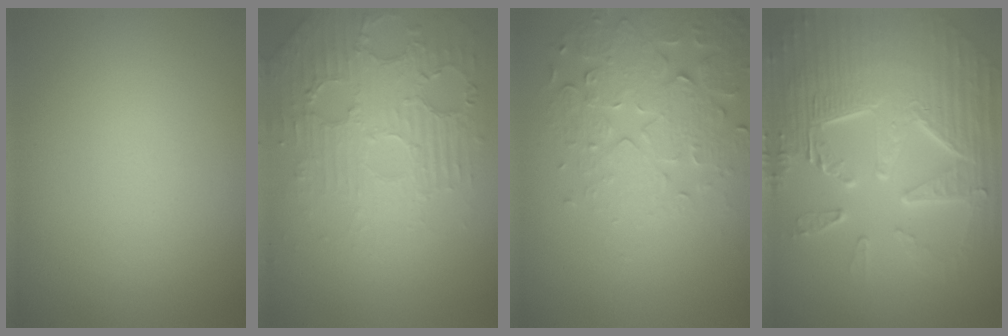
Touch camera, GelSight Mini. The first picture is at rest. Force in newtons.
{"total": 4.7, "press": 3.7, "slide": 2.8}
{"total": 5.0, "press": 4.1, "slide": 2.9}
{"total": 9.5, "press": 6.4, "slide": 7.1}